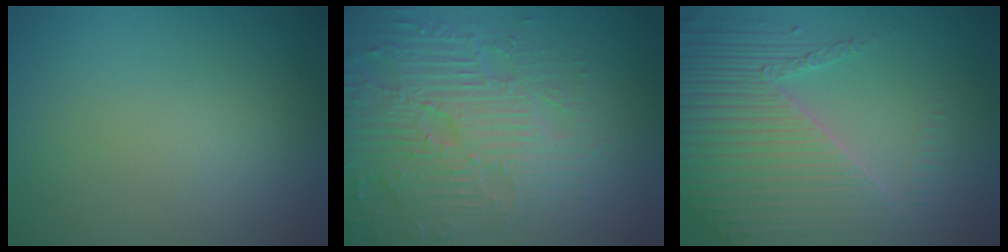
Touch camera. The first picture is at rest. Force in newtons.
{"total": 7.4, "press": 5.8, "slide": 4.5}
{"total": 7.0, "press": 5.4, "slide": 4.4}